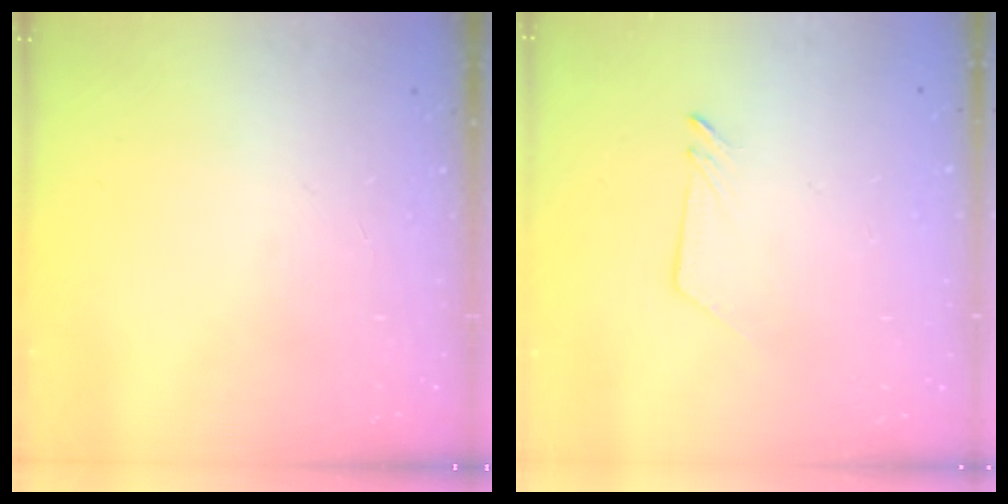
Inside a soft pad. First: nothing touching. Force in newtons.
{"total": 2.6, "press": 2.6, "slide": 0.3}